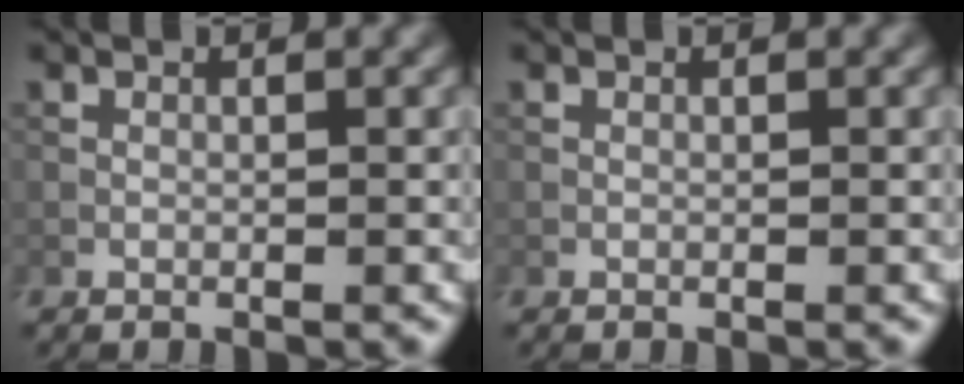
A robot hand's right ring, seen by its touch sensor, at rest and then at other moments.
{"total": 0.0}